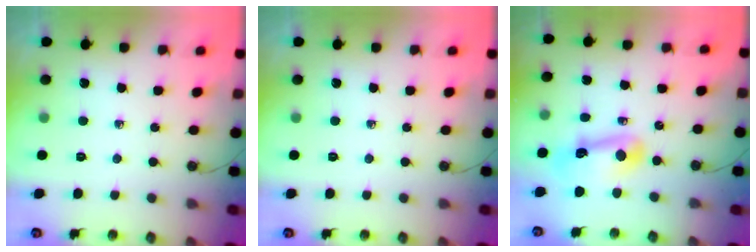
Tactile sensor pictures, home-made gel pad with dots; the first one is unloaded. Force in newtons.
{"total": 0.0}
{"total": 11.7, "press": 11.7, "slide": 1.1}